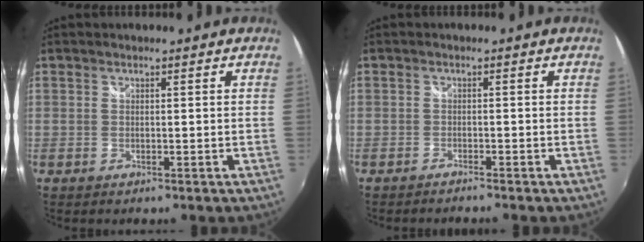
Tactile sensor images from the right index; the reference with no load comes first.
{"total": 1.7, "force": [-1.7, 0.2, 0.4], "torque": [-0.021, -0.007, -0.033]}